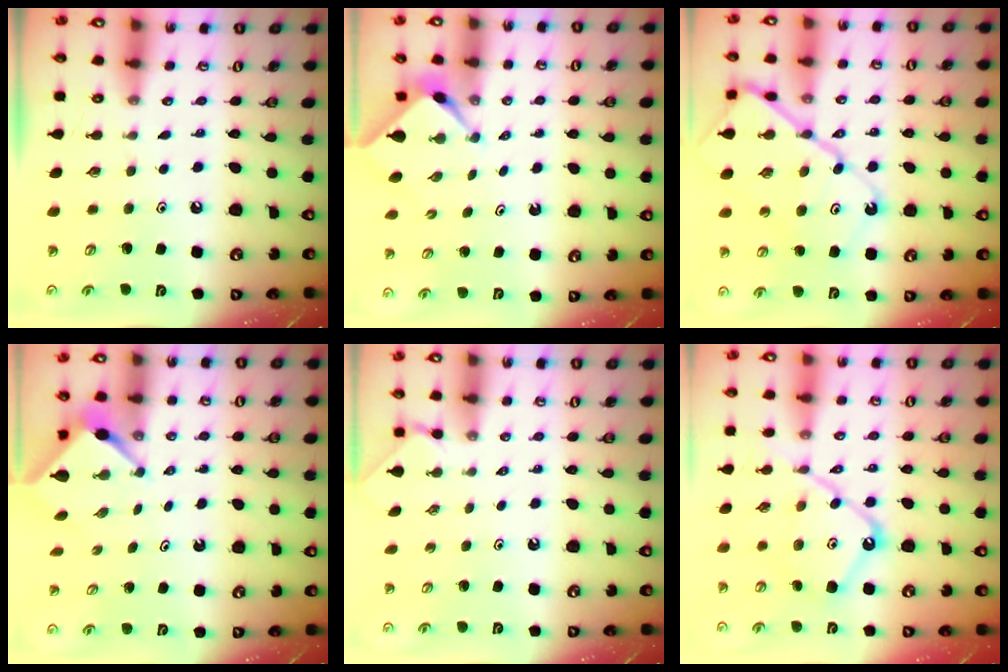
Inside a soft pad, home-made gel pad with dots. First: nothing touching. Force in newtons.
{"total": 2.3, "press": 2.2, "slide": 0.3}
{"total": 15.4, "press": 15.3, "slide": 1.5}
{"total": 3.1, "press": 3.1, "slide": 0.2}
{"total": 0.9, "press": 0.9, "slide": 0.3}
{"total": 14.0, "press": 13.9, "slide": 1.5}